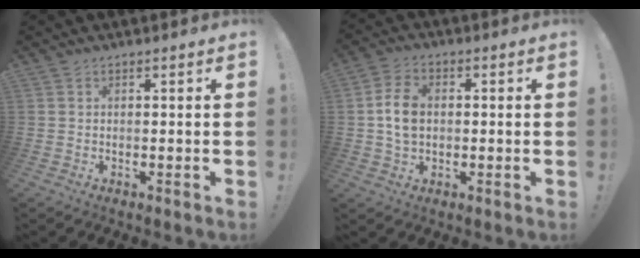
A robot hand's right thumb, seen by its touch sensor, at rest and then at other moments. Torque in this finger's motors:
{"motor_torque": [-0.08, 0.43, 0.21, 0.44, -0.01]}